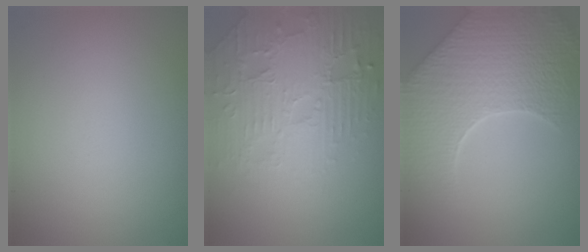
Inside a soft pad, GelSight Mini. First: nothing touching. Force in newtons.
{"total": 4.3, "press": 4.1, "slide": 1.4}
{"total": 8.9, "press": 6.4, "slide": 6.2}